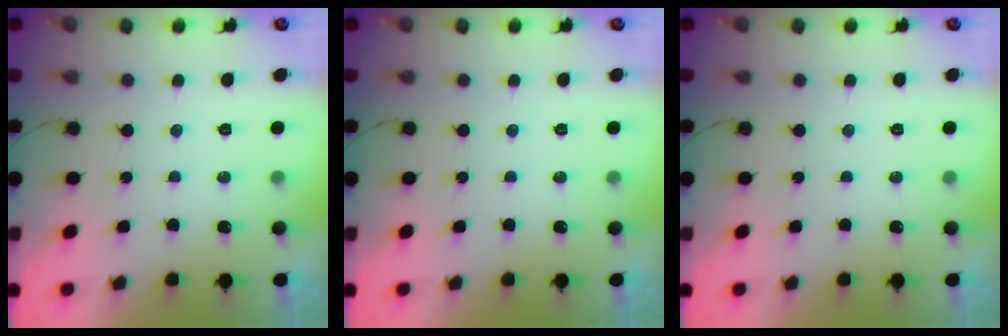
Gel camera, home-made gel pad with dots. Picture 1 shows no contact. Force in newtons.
{"total": 0.0}
{"total": 0.0}